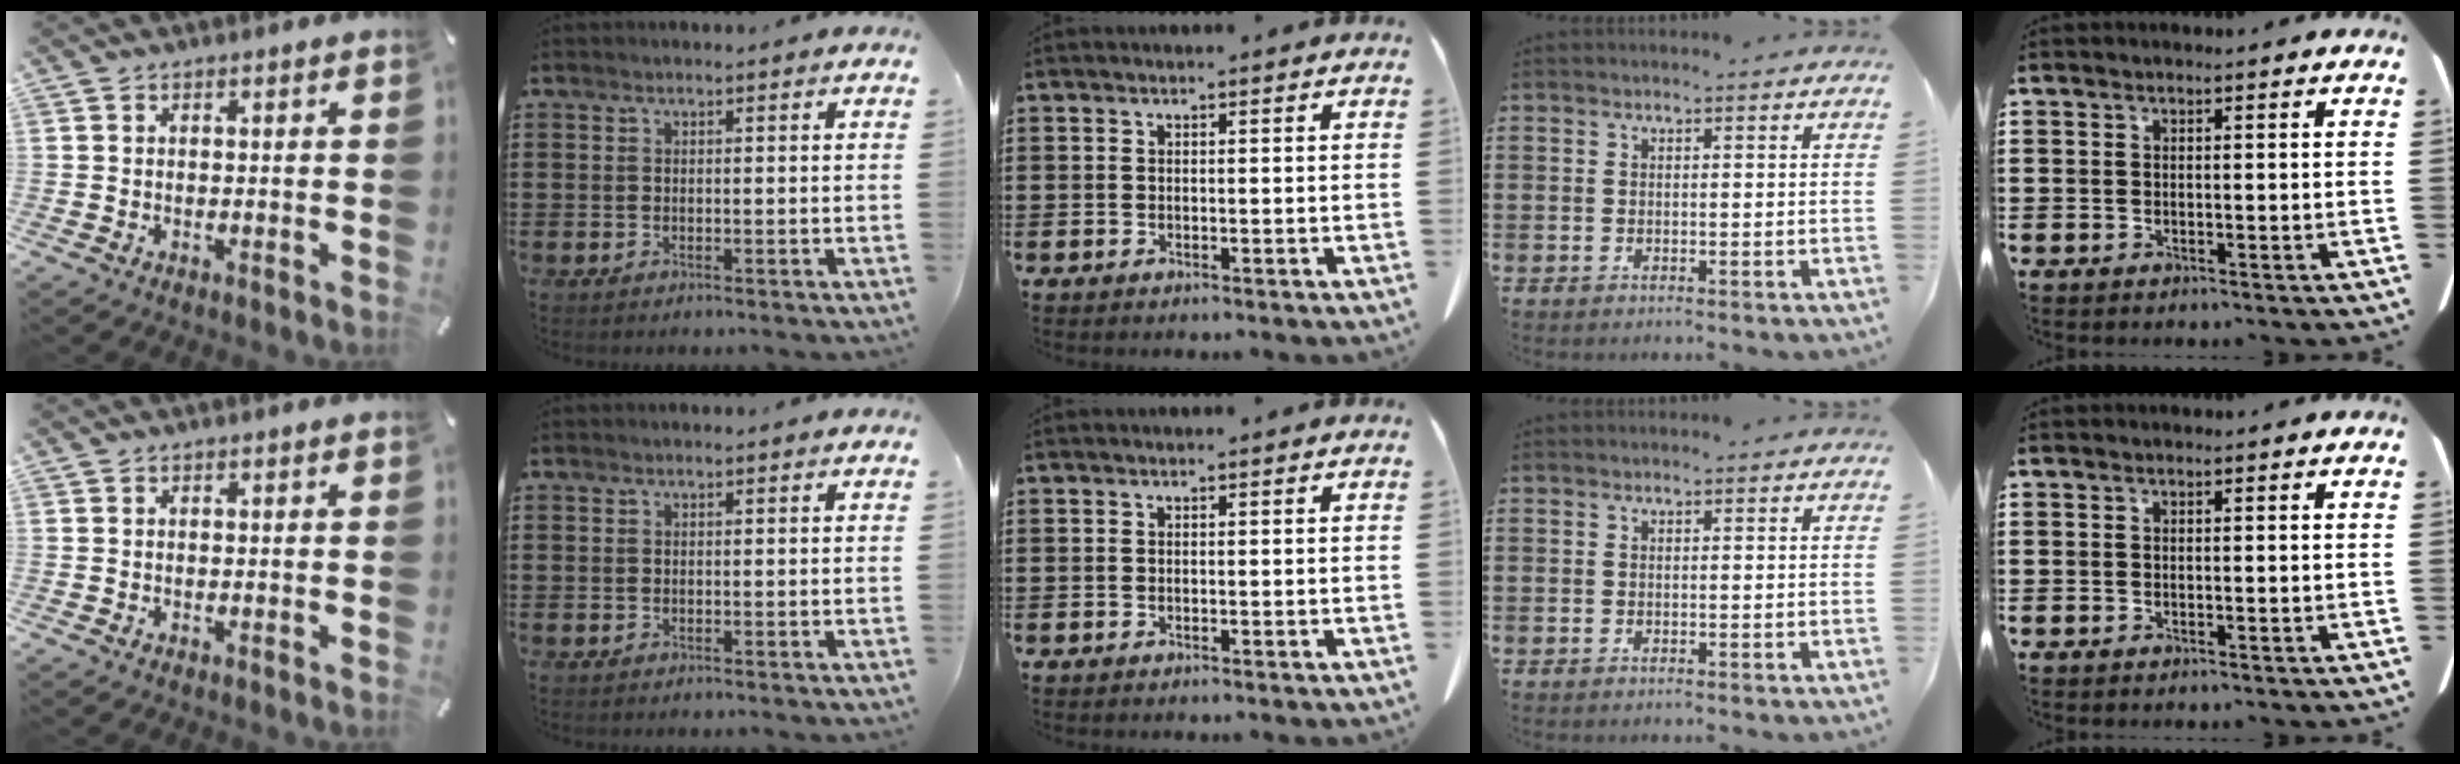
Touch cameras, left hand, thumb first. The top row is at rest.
{}